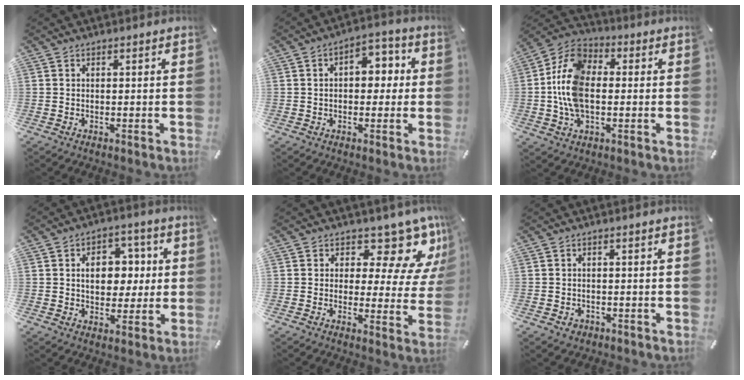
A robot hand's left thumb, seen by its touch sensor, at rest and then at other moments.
{"total": 7.1, "force": [0.3, 4.8, 5.2], "torque": [-0.062, 0.003, -0.005]}
{"total": 13.4, "force": [-1.3, 8.9, 10.0], "torque": [-0.228, 0.012, -0.024]}
{"total": 10.4, "force": [1.4, 8.0, 6.5], "torque": [-0.083, 0.002, 0.021]}
{"total": 13.4, "force": [8.9, 6.4, 7.7], "torque": [-0.088, -0.074, 0.149]}
{"total": 1.9, "force": [-0.6, 1.7, 0.5], "torque": [-0.010, 0.006, -0.016]}